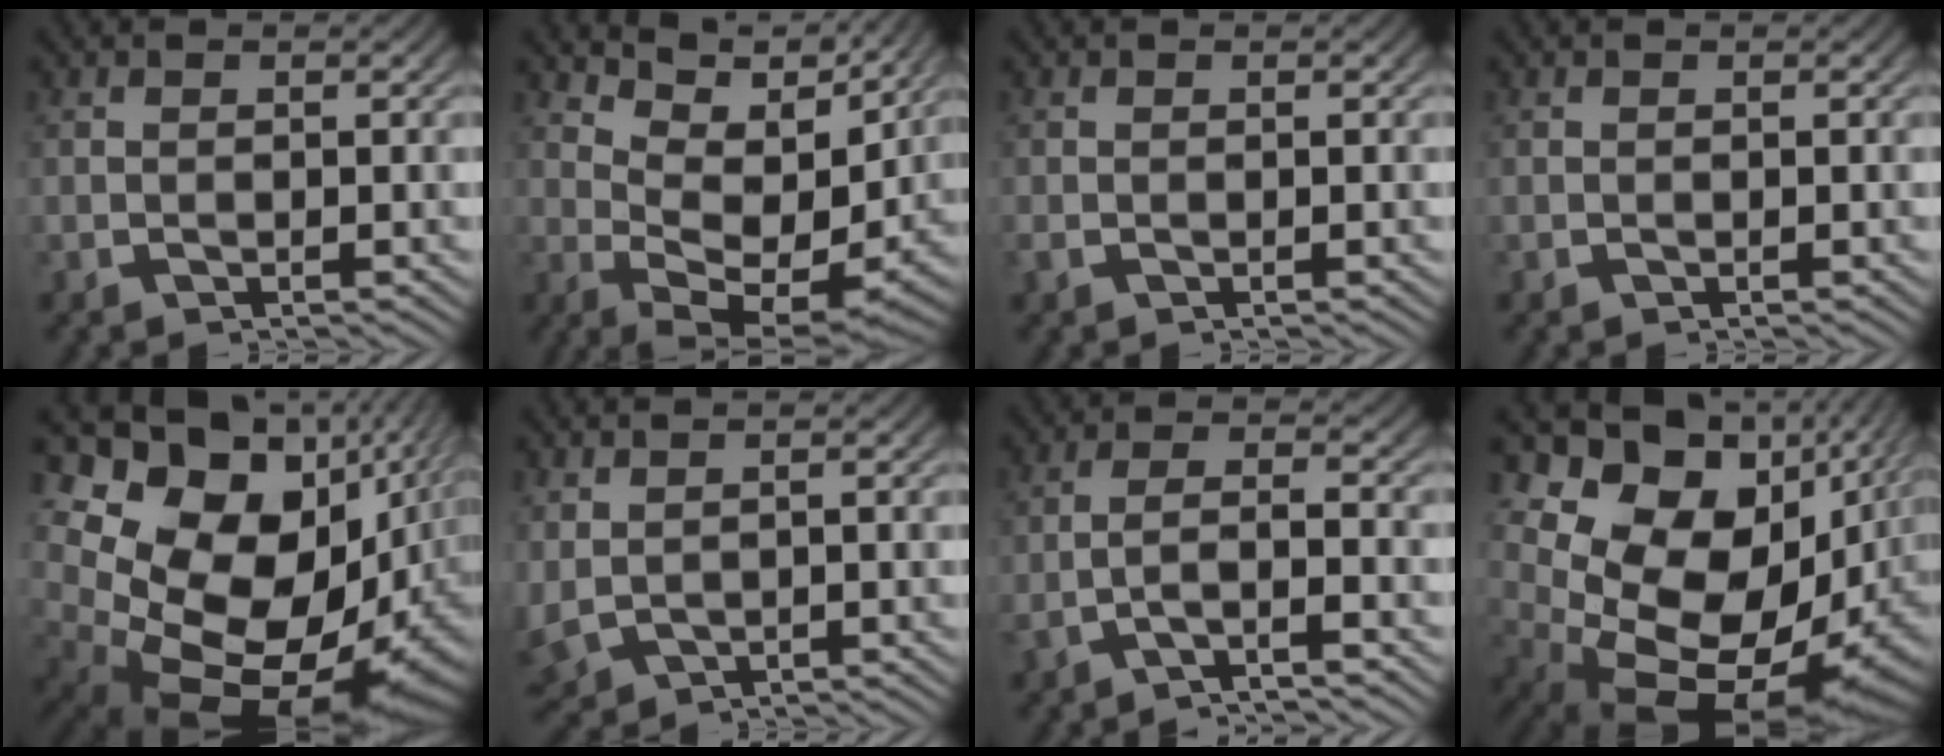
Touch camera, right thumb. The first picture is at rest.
{"total": 9.8, "force": [2.5, 4.9, 8.2], "torque": [-0.139, -0.019, 0.045]}
{"total": 0.5, "force": [-0.2, 0.4, 0.3], "torque": [-0.009, -0.002, -0.004]}
{"total": 0.0}
{"total": 23.3, "force": [-1.8, 16.2, 16.7], "torque": [-0.292, -0.052, -0.011]}
{"total": 3.6, "force": [-0.1, 3.1, 1.8], "torque": [-0.056, -0.020, 0.018]}
{"total": 4.4, "force": [-1.5, 1.6, 3.8], "torque": [-0.079, -0.009, -0.025]}
{"total": 21.2, "force": [-1.5, 14.4, 15.4], "torque": [-0.268, -0.051, -0.005]}